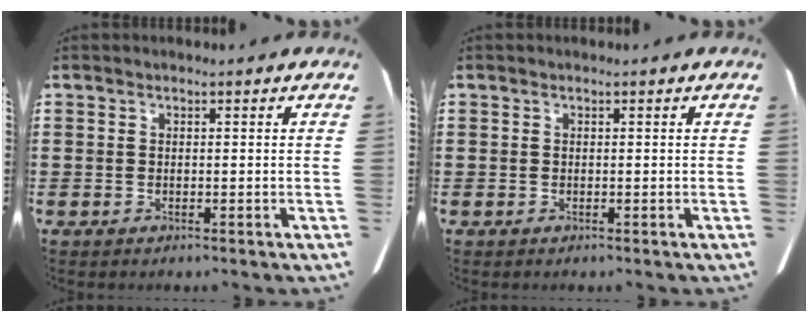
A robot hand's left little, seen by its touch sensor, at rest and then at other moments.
{"total": 0.0}